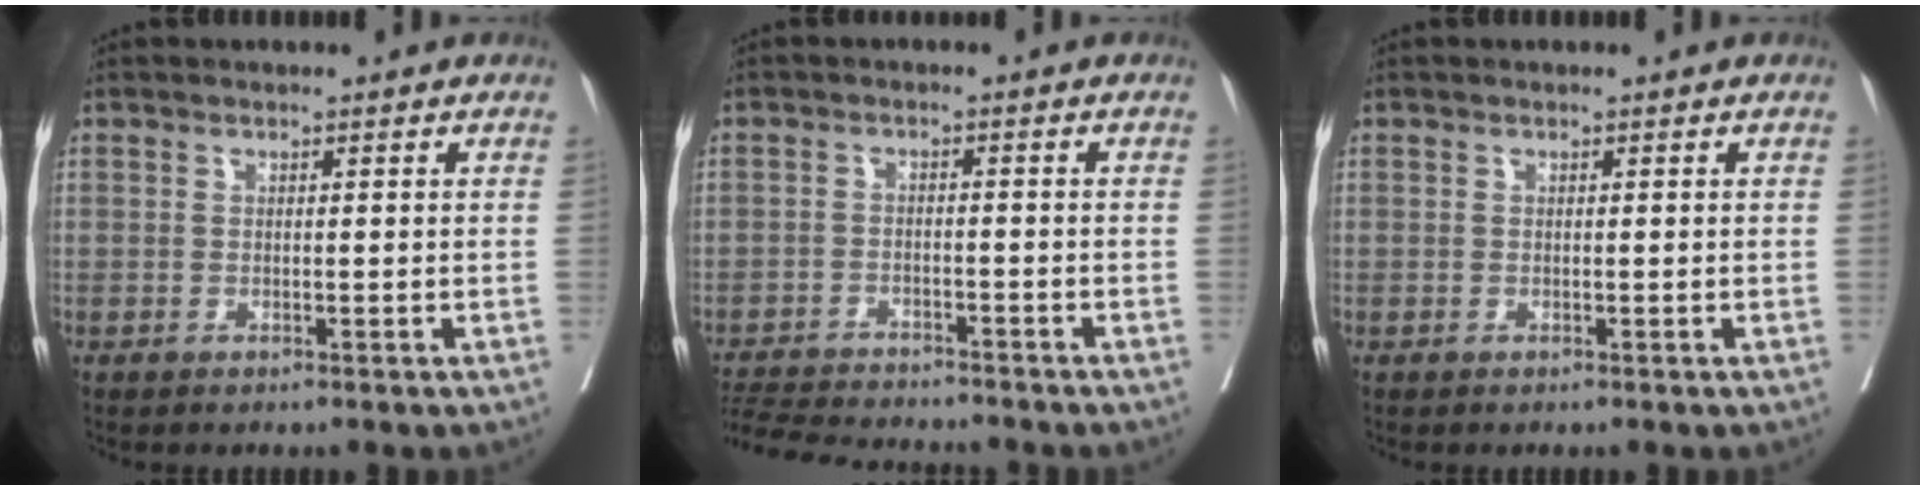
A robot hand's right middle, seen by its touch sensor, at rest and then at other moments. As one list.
[{"total": 11.2, "force": [-10.6, 1.2, 3.4], "torque": [-0.061, -0.005, -0.161]}, {"total": 0.0}]